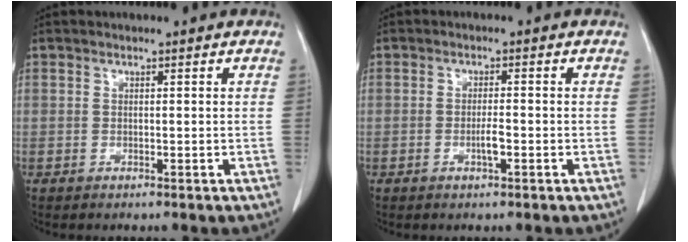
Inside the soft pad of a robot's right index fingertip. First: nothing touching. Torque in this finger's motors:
{"motor_torque": [0.51, 0.11, 0.22, 0.03]}